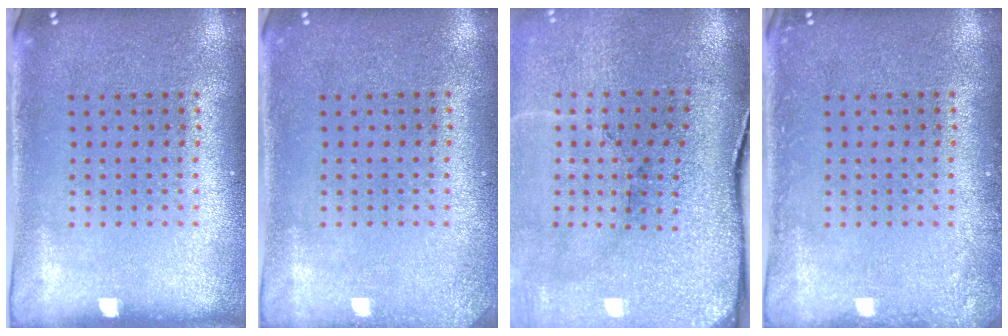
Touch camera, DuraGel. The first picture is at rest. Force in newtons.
{"total": 1.2, "press": 1.2, "slide": 0.1}
{"total": 3.6, "press": 3.3, "slide": 1.5}
{"total": 1.2, "press": 1.2, "slide": 0.2}